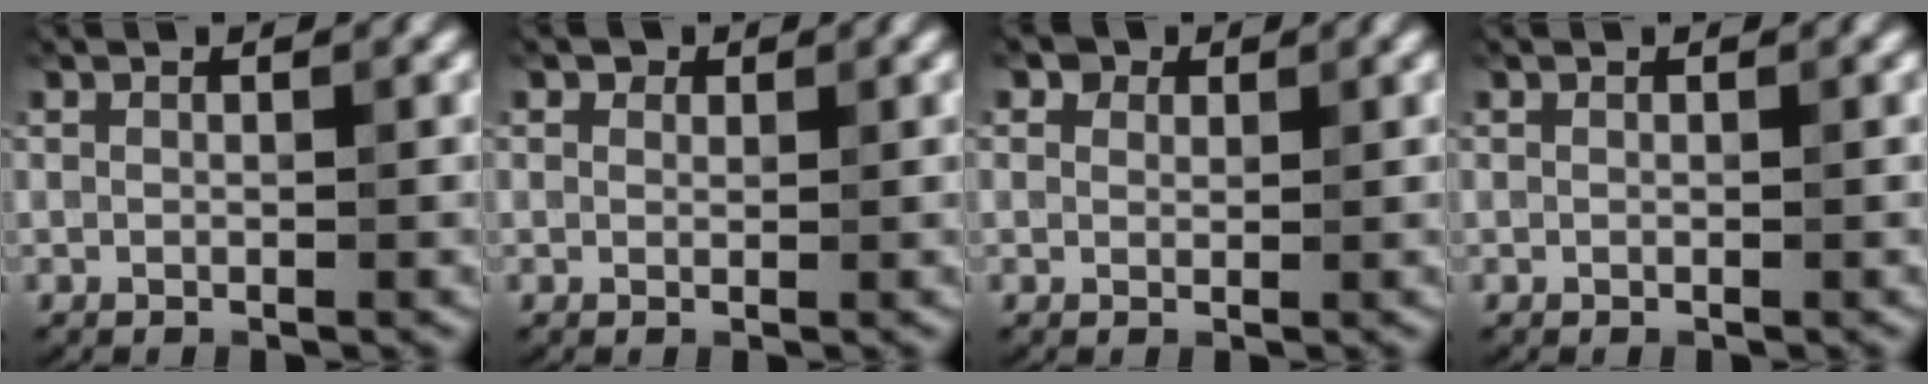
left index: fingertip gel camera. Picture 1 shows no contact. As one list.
[{"total": 1.0, "force": [0.7, 0.7, 0.2], "torque": [-0.004, -0.005, 0.007]}, {"total": 2.3, "force": [1.6, 1.5, 0.7], "torque": [-0.019, -0.004, 0.020]}, {"total": 0.0}]